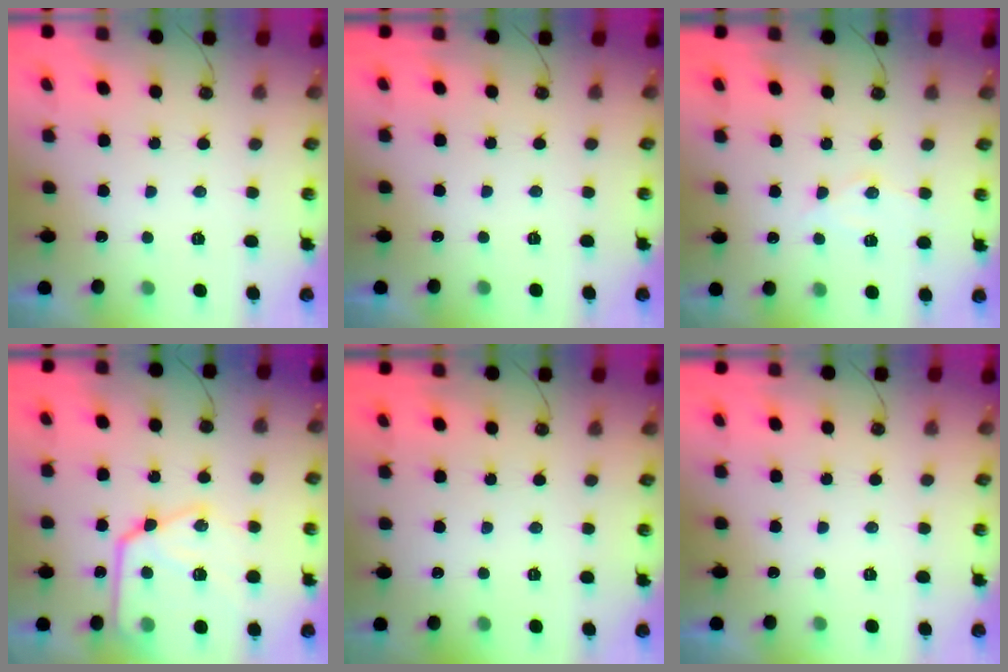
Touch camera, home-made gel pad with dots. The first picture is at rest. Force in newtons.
{"total": 0.0}
{"total": 8.6, "press": 8.6, "slide": 0.8}
{"total": 18.1, "press": 17.9, "slide": 2.0}
{"total": 0.0}
{"total": 0.0}